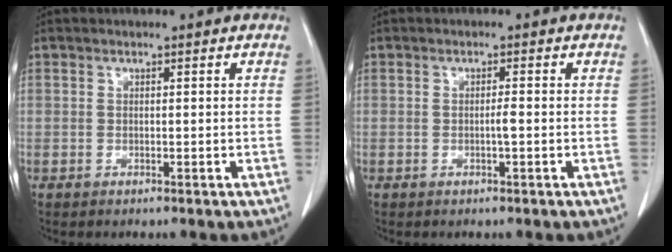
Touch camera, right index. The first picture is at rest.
{"total": 1.2, "force": [-0.3, -0.1, 1.2], "torque": [-0.022, 0.000, -0.004]}